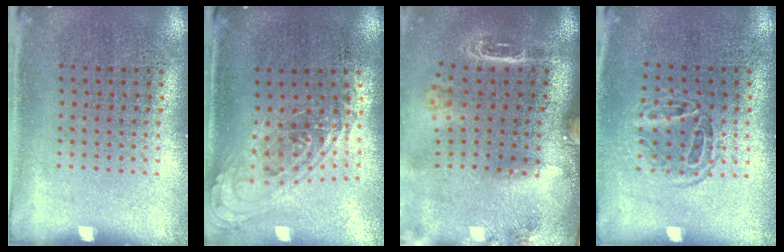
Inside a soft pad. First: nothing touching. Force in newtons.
{"total": 1.0, "press": 1.0, "slide": 0.3}
{"total": 2.6, "press": 2.0, "slide": 1.7}
{"total": 1.1, "press": 1.0, "slide": 0.5}